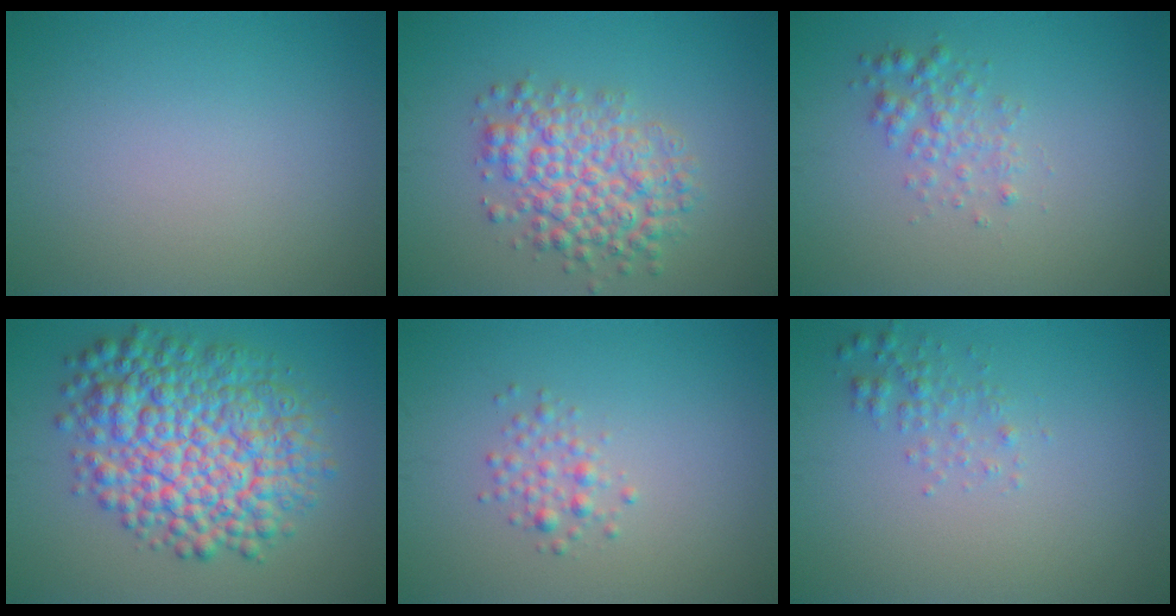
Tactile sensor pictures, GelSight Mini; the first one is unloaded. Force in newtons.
{"total": 5.5, "press": 5.5, "slide": 0.1}
{"total": 2.0, "press": 2.0, "slide": 0.0}
{"total": 10.6, "press": 10.6, "slide": 0.1}
{"total": 1.5, "press": 1.5, "slide": 0.0}
{"total": 1.5, "press": 1.5, "slide": 0.1}